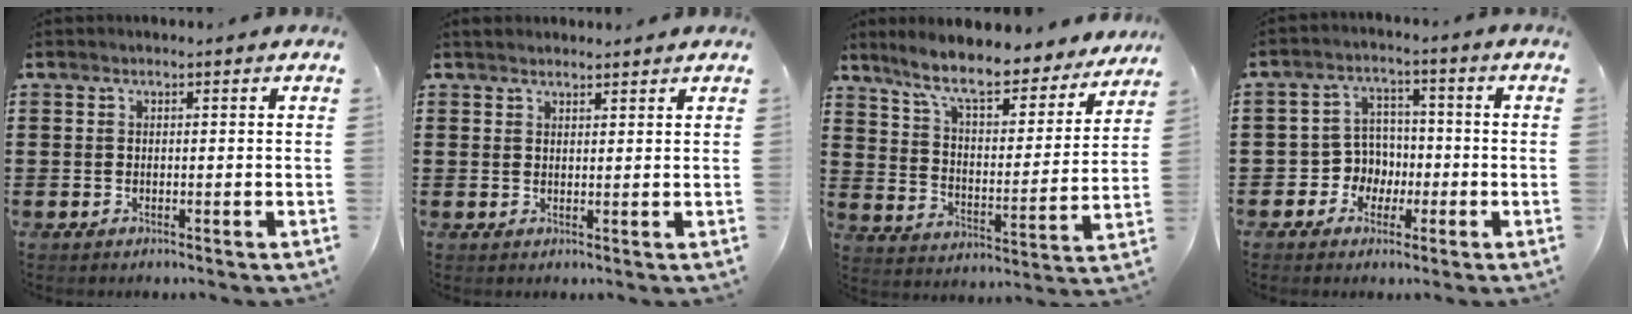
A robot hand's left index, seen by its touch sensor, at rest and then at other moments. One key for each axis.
{"total": 1.7, "fx": 1.6, "fy": 0.4, "fz": 0.3, "tx": -0.009, "ty": 0.002, "tz": 0.033}
{"total": 9.6, "fx": 8.1, "fy": 1.2, "fz": 5.0, "tx": -0.127, "ty": -0.045, "tz": 0.139}
{"total": 5.0, "fx": -1.5, "fy": 4.6, "fz": 1.3, "tx": -0.047, "ty": 0.008, "tz": -0.032}